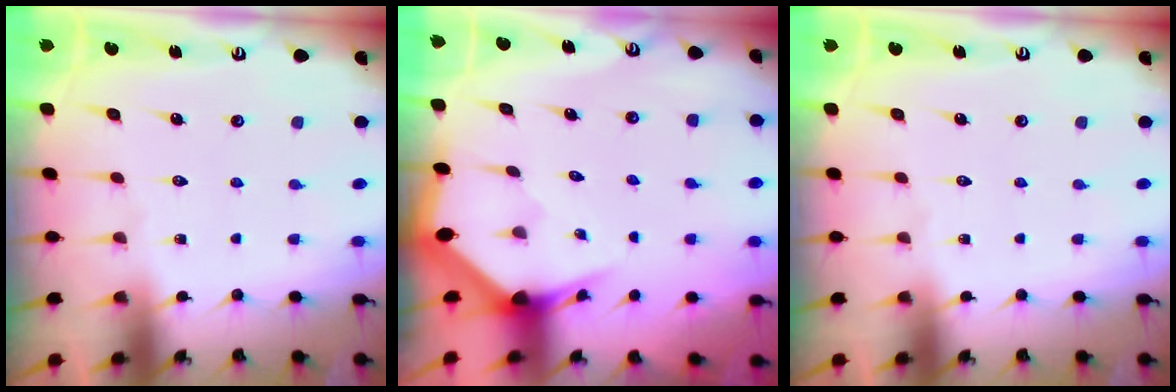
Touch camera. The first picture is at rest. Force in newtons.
{"total": 3.4, "press": 3.4, "slide": 0.2}
{"total": 0.0}